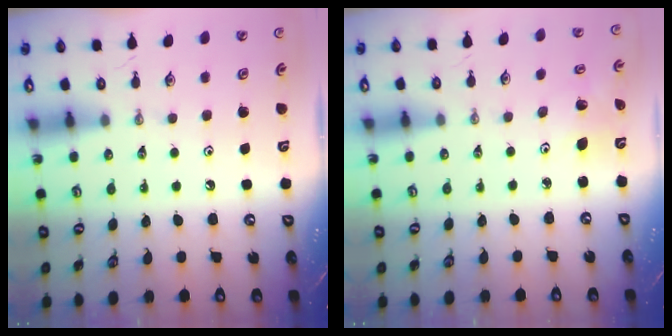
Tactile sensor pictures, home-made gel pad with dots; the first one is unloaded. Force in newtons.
{"total": 3.2, "press": 3.0, "slide": 1.2}